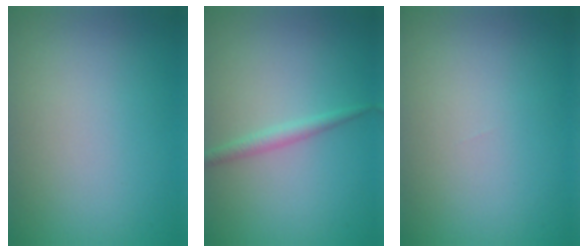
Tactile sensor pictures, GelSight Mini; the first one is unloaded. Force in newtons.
{"total": 1.4, "press": 1.4, "slide": 0.1}
{"total": 0.0}